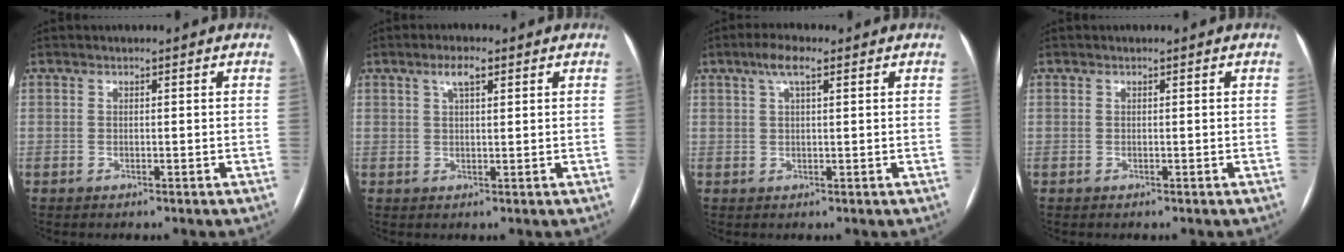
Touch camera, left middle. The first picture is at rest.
{"total": 3.1, "force": [1.7, 0.8, 2.5], "torque": [-0.052, 0.009, 0.032]}
{"total": 3.8, "force": [2.1, 0.8, 3.1], "torque": [-0.064, 0.014, 0.040]}
{"total": 0.0}